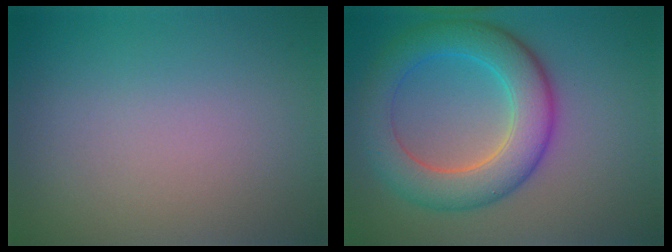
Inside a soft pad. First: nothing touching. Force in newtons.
{"total": 7.2, "press": 7.2, "slide": 0.2}